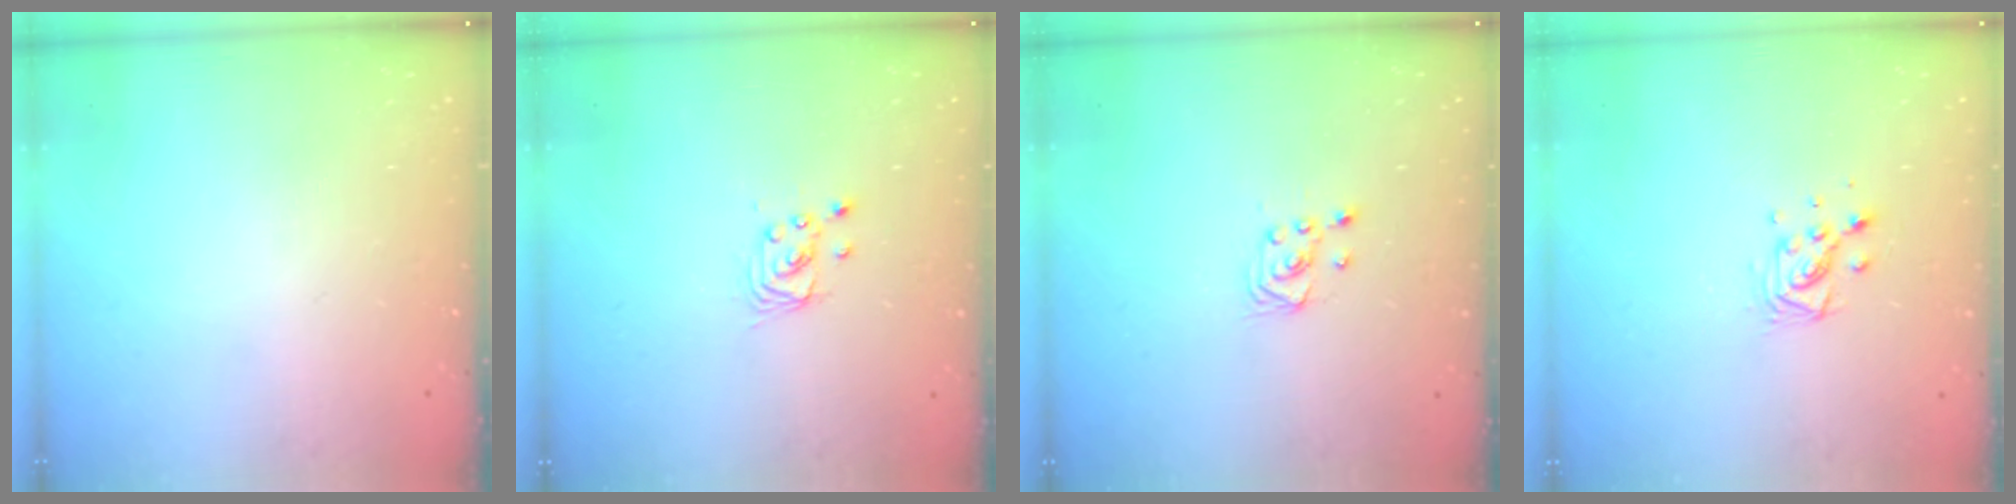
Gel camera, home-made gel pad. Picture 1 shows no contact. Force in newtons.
{"total": 2.8, "press": 2.8, "slide": 0.2}
{"total": 3.0, "press": 2.8, "slide": 1.1}
{"total": 7.7, "press": 7.3, "slide": 2.4}